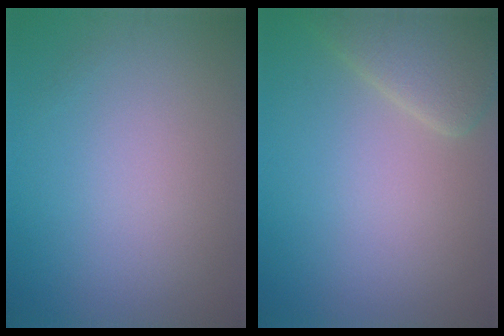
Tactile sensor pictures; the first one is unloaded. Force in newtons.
{"total": 3.7, "press": 3.7, "slide": 0.3}